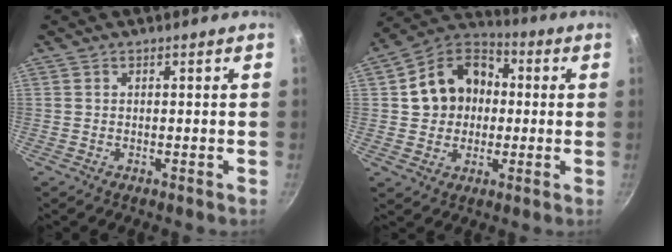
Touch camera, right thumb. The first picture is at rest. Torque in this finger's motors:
{"motor_torque": [-0.42, 0.89, 0.65, -0.64, 0.10]}